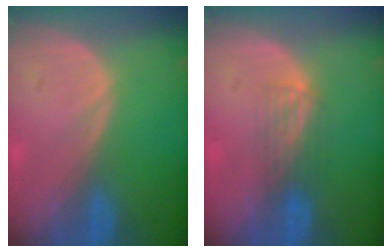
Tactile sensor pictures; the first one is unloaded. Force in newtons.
{"total": 2.9, "press": 2.6, "slide": 1.2}